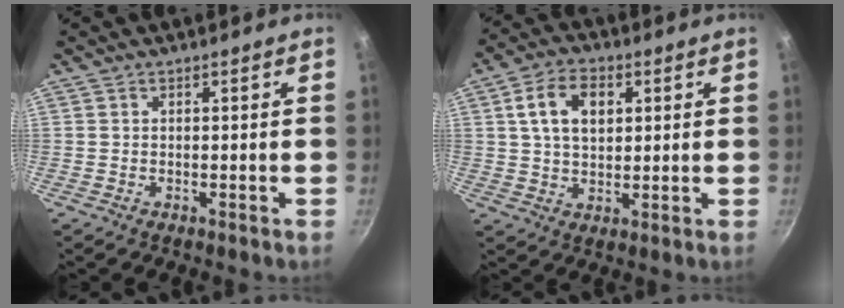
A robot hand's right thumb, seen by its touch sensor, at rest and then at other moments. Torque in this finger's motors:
{"motor_torque": [-0.93, 1.01, 1.03, 0.23, 0.05]}